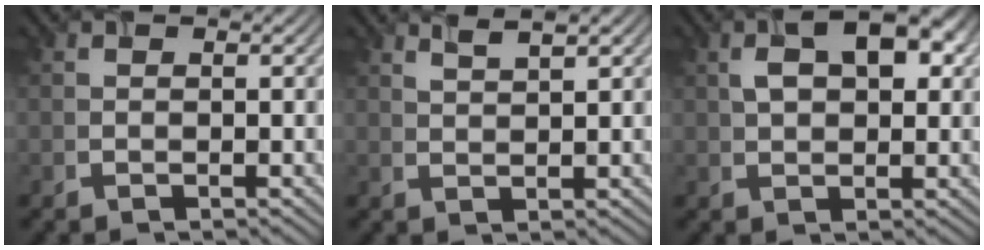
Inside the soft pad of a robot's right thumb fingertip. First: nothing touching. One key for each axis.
{"total": 1.9, "fx": 1.4, "fy": 0.2, "fz": 1.3, "tx": -0.018, "ty": 0.007, "tz": 0.032}
{"total": 7.0, "fx": 2.0, "fy": 3.9, "fz": 5.5, "tx": -0.087, "ty": 0.010, "tz": 0.030}